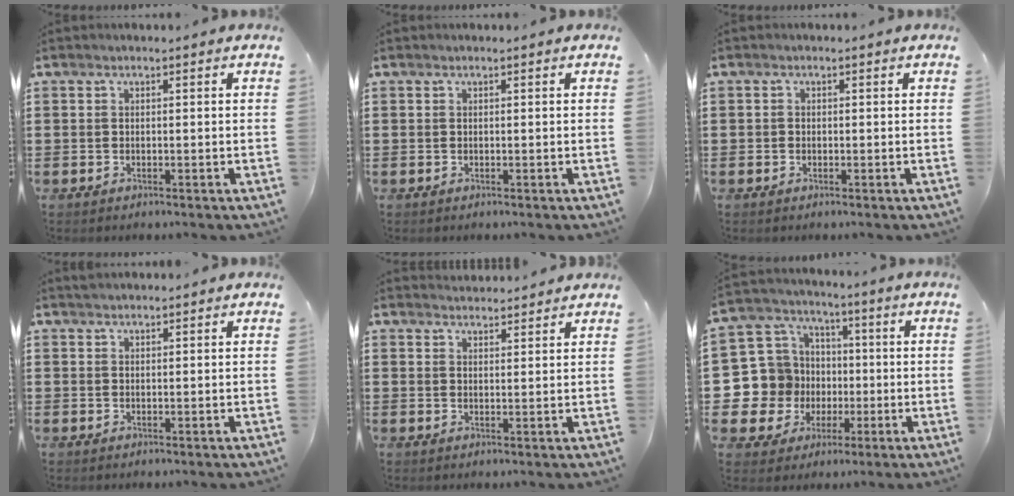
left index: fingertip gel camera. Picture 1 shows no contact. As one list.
[{"total": 0.0}, {"total": 0.7, "force": [-0.2, 0.6, 0.0], "torque": [-0.002, 0.004, -0.005]}, {"total": 0.9, "force": [0.9, 0.2, 0.1], "torque": [-0.002, 0.000, 0.018]}, {"total": 2.2, "force": [2.2, 0.1, -0.1], "torque": [-0.003, -0.003, 0.043]}, {"total": 12.2, "force": [-1.5, 11.8, 2.7], "torque": [-0.131, 0.001, -0.015]}]